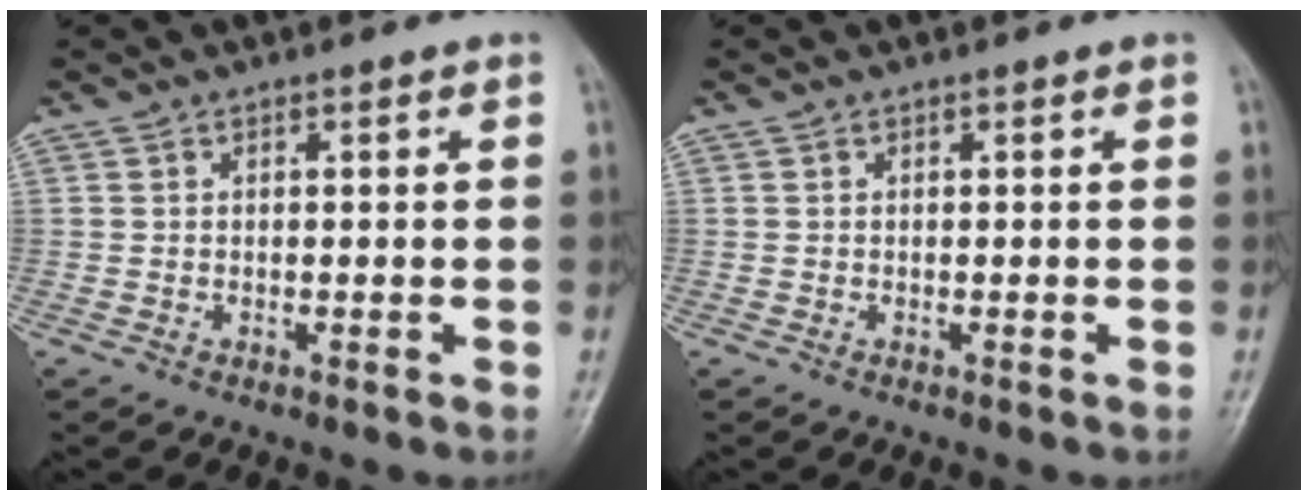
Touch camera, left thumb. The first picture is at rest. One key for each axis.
{"total": 0.0}